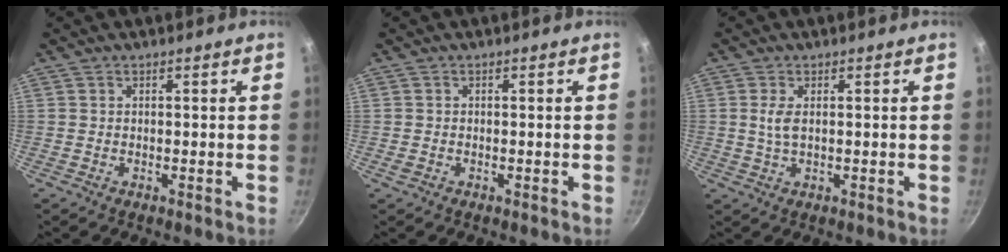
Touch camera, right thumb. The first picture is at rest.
{"total": 1.1, "force": [-0.5, 0.8, 0.4], "torque": [-0.008, 0.001, -0.008]}
{"total": 3.0, "force": [0.4, 1.4, 2.6], "torque": [-0.054, 0.000, 0.009]}